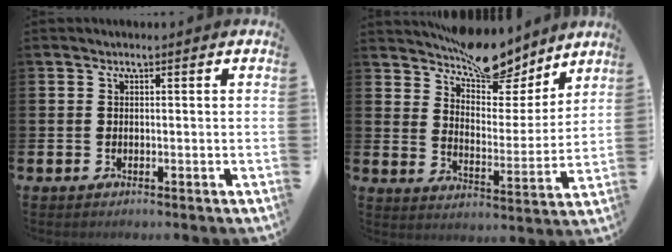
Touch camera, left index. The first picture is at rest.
{"total": 10.5, "force": [9.5, 3.3, 3.1], "torque": [-0.063, -0.065, 0.173]}